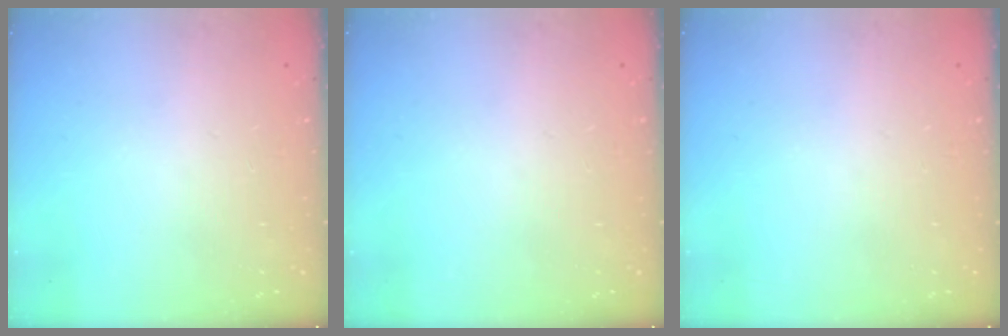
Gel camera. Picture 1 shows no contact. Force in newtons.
{"total": 0.0}
{"total": 0.0}